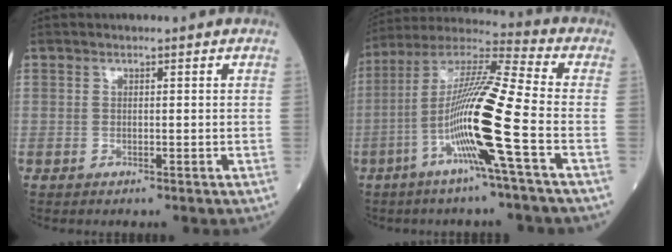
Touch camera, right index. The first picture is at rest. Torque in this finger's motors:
{"motor_torque": [1.75, -0.39, 1.05, 0.21]}